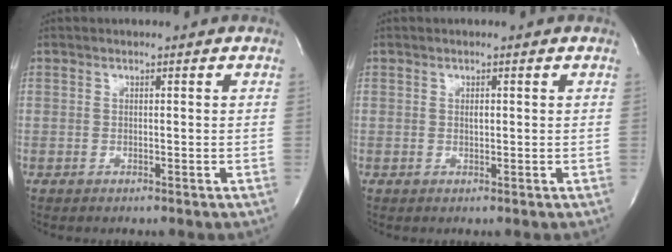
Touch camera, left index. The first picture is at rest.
{"total": 0.8, "force": [0.1, 0.3, 0.7], "torque": [-0.013, -0.001, 0.002]}